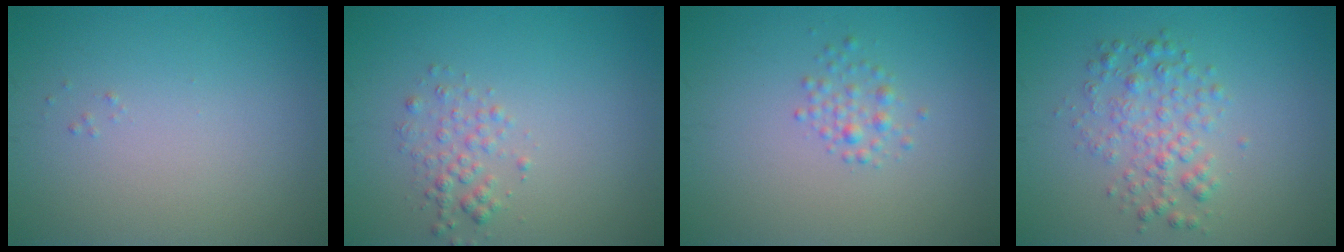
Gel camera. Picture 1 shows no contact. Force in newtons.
{"total": 1.7, "press": 1.7, "slide": 0.1}
{"total": 1.4, "press": 1.4, "slide": 0.1}
{"total": 3.0, "press": 3.0, "slide": 0.1}